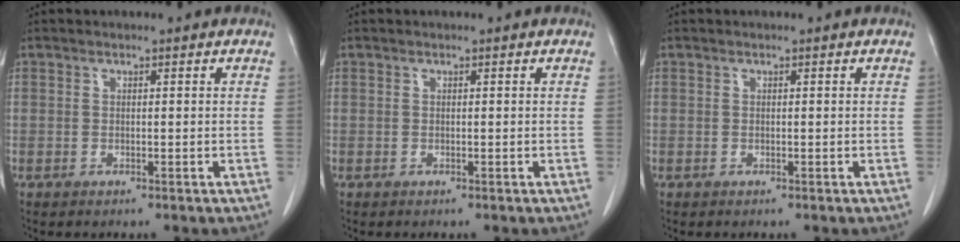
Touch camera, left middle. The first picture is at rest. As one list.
[{"total": 0.0}, {"total": 0.0}]